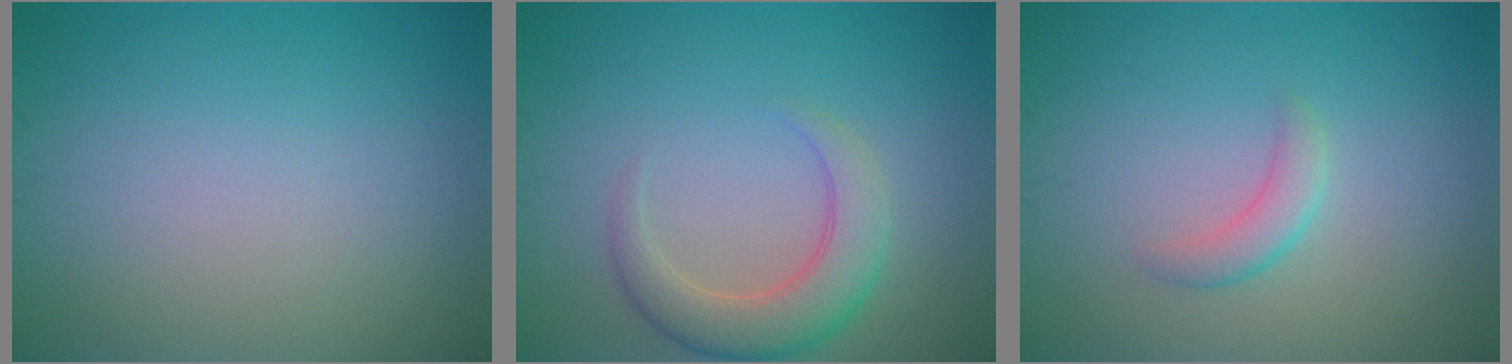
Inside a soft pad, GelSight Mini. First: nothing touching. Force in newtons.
{"total": 5.4, "press": 5.4, "slide": 0.1}
{"total": 1.8, "press": 1.8, "slide": 0.1}